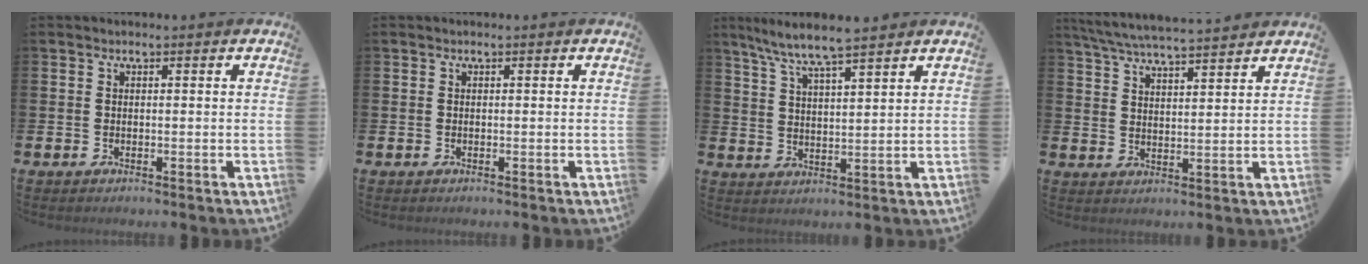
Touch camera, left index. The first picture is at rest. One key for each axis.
{"total": 0.0}
{"total": 6.5, "fx": 6.0, "fy": -0.1, "fz": 2.4, "tx": -0.070, "ty": -0.026, "tz": 0.106}
{"total": 5.8, "fx": 5.6, "fy": 0.1, "fz": 1.4, "tx": -0.051, "ty": -0.029, "tz": 0.101}